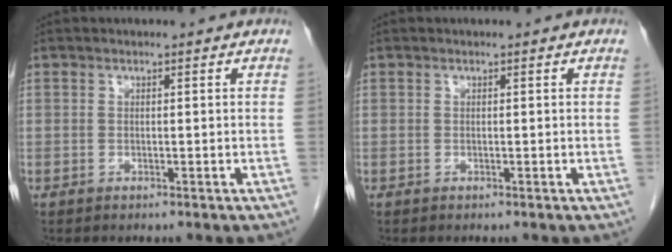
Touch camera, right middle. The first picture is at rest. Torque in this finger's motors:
{"motor_torque": [-0.34, 0.06, 0.04, 0.00]}